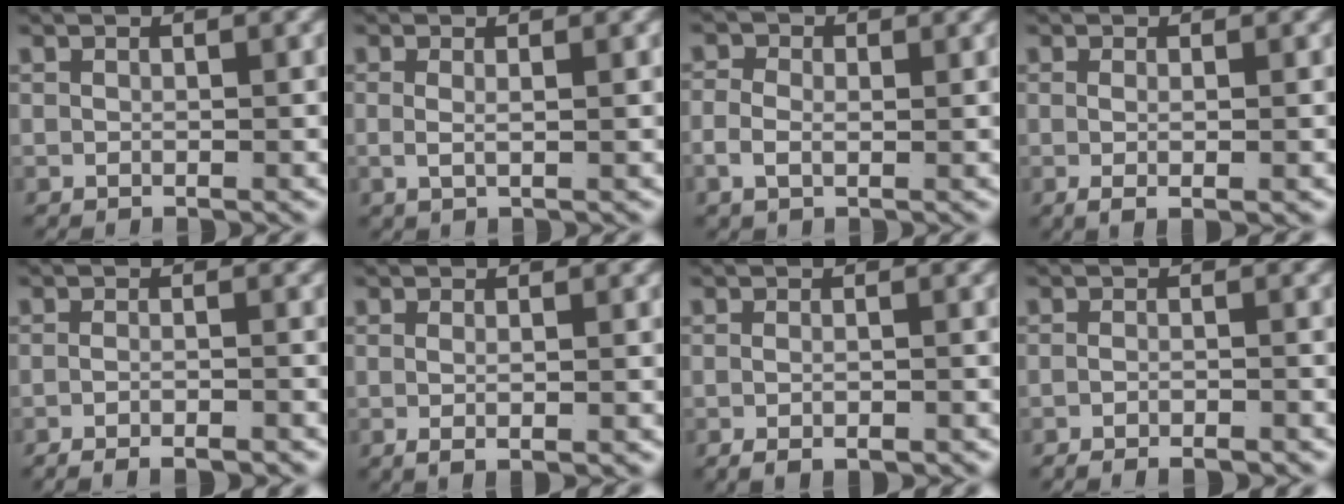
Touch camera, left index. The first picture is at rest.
{"total": 1.3, "force": [0.2, -0.2, 1.3], "torque": [-0.036, -0.014, 0.011]}
{"total": 1.7, "force": [-0.3, 1.1, 1.3], "torque": [-0.036, -0.012, -0.003]}
{"total": 1.8, "force": [-0.6, -0.2, 1.7], "torque": [-0.034, -0.014, -0.001]}
{"total": 3.4, "force": [-3.1, 0.4, 1.3], "torque": [-0.023, -0.009, -0.047]}
{"total": 1.6, "force": [-0.6, -0.3, 1.4], "torque": [-0.027, -0.009, -0.003]}
{"total": 2.2, "force": [-1.9, 0.3, 1.2], "torque": [-0.020, -0.012, -0.022]}
{"total": 2.8, "force": [-2.6, 0.2, 1.0], "torque": [-0.017, -0.009, -0.040]}